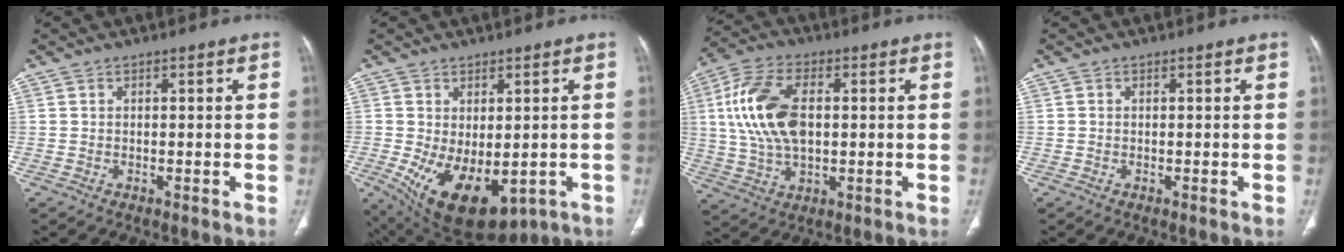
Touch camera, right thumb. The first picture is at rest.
{"total": 15.0, "force": [-4.6, 8.5, 11.5], "torque": [-0.184, -0.009, -0.040]}
{"total": 15.0, "force": [1.9, 8.5, 12.2], "torque": [-0.246, 0.009, 0.037]}
{"total": 0.0}